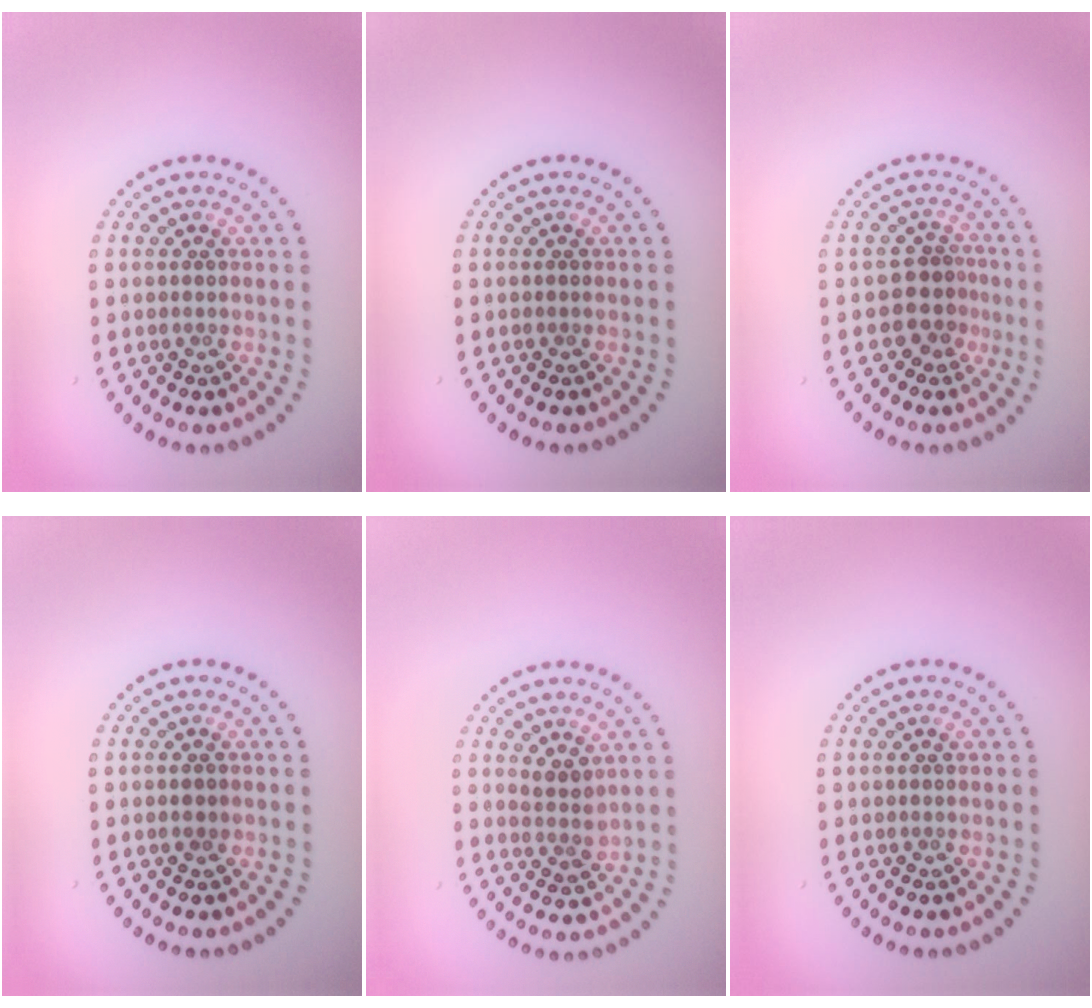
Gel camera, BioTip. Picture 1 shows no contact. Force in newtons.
{"total": 0.0}
{"total": 2.8, "press": 2.2, "slide": 1.7}
{"total": 0.8, "press": 0.8, "slide": 0.3}
{"total": 1.9, "press": 1.6, "slide": 1.1}
{"total": 0.0}